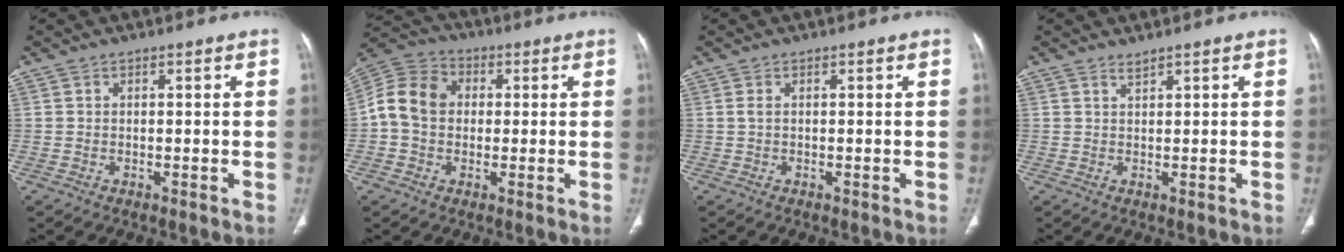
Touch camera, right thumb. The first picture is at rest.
{"total": 10.3, "force": [0.2, 8.3, 6.0], "torque": [-0.103, 0.030, -0.007]}
{"total": 0.9, "force": [0.1, 0.1, 0.9], "torque": [-0.029, -0.002, 0.002]}
{"total": 0.7, "force": [0.7, -0.1, 0.2], "torque": [-0.001, -0.007, 0.013]}